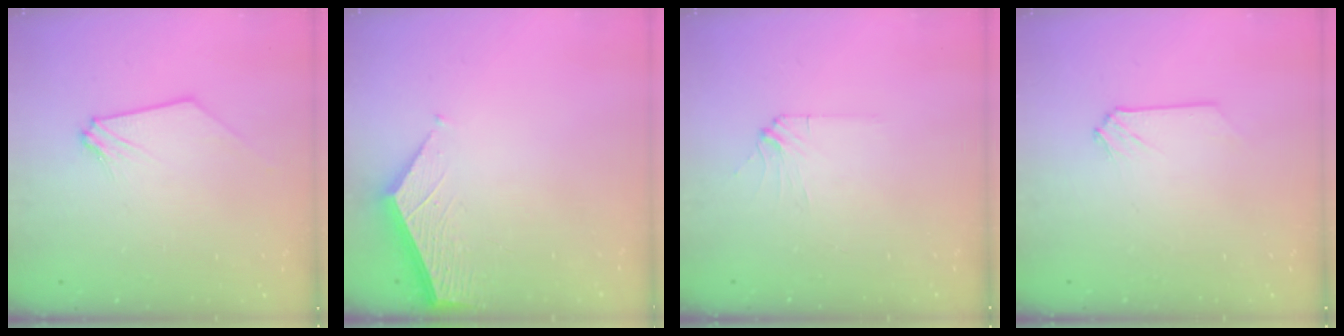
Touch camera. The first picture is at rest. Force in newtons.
{"total": 3.7, "press": 3.7, "slide": 0.3}
{"total": 2.8, "press": 2.7, "slide": 0.4}
{"total": 0.0}